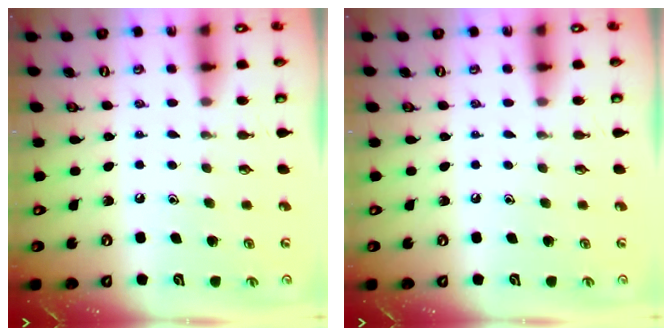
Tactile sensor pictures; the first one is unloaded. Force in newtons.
{"total": 0.0}